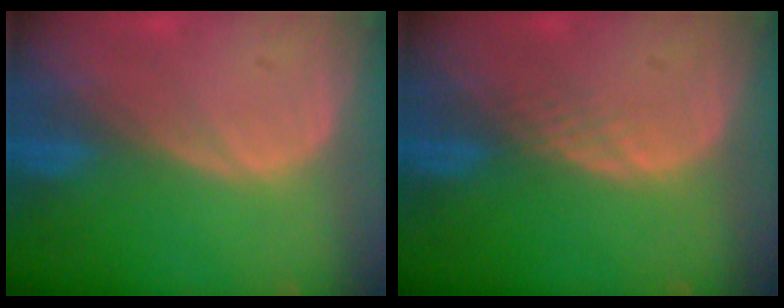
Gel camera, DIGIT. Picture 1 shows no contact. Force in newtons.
{"total": 1.3, "press": 1.2, "slide": 0.1}